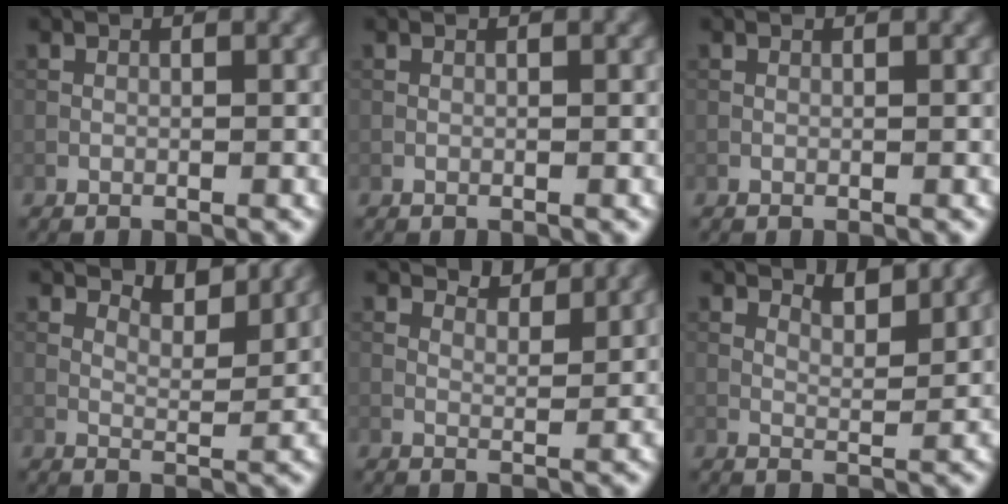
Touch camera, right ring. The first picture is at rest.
{"total": 0.0}
{"total": 0.0}
{"total": 3.0, "force": [2.6, 0.8, 1.3], "torque": [-0.026, -0.012, 0.037]}
{"total": 2.4, "force": [2.3, 0.4, 0.7], "torque": [-0.017, -0.006, 0.034]}
{"total": 2.3, "force": [1.9, 0.6, 1.2], "torque": [-0.022, -0.010, 0.031]}